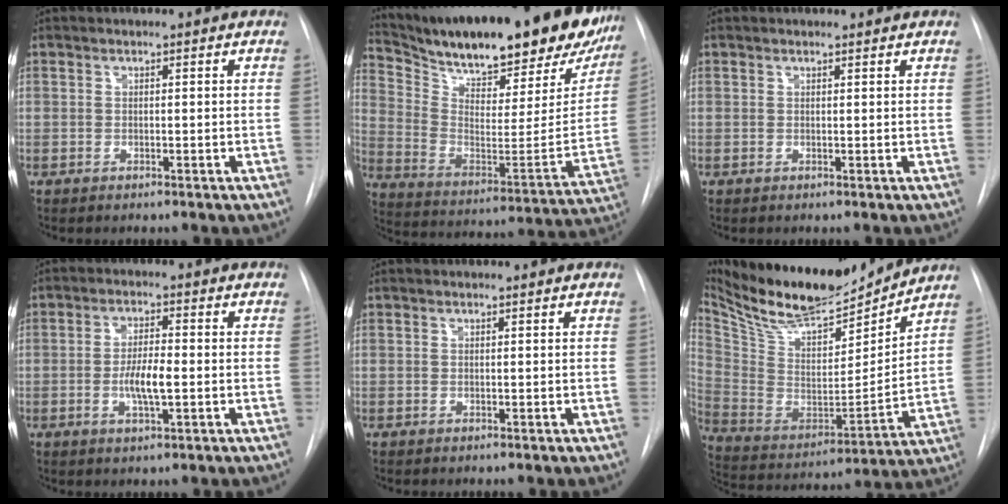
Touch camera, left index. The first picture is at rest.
{"total": 33.4, "force": [27.3, 8.8, 17.2], "torque": [-0.292, -0.047, 0.379]}
{"total": 1.6, "force": [1.5, 0.2, 0.1], "torque": [-0.009, 0.007, 0.018]}
{"total": 5.0, "force": [-0.9, 1.1, 4.8], "torque": [-0.094, -0.002, -0.016]}
{"total": 0.6, "force": [0.5, 0.0, 0.0], "torque": [-0.002, 0.001, 0.005]}
{"total": 22.7, "force": [20.2, 4.8, 9.3], "torque": [-0.174, -0.016, 0.337]}